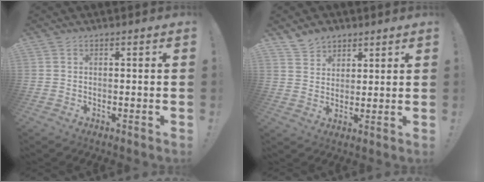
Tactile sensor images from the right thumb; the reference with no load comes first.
{"total": 6.7, "force": [5.1, 4.2, 1.0], "torque": [-0.021, -0.031, 0.099]}